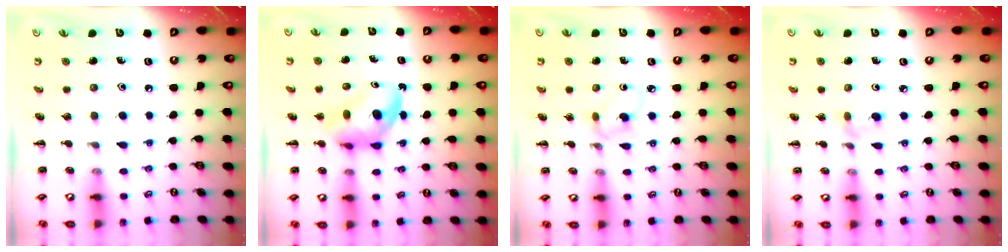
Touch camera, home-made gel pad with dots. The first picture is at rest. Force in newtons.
{"total": 4.8, "press": 4.7, "slide": 1.1}
{"total": 2.8, "press": 2.6, "slide": 1.1}
{"total": 2.7, "press": 2.4, "slide": 1.2}